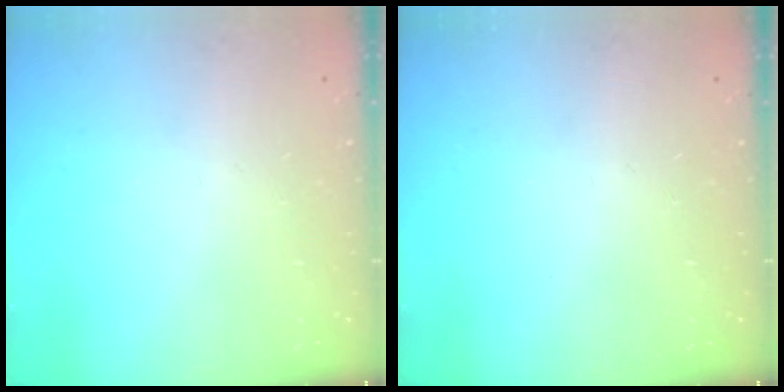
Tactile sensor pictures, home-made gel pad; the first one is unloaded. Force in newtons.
{"total": 0.0}